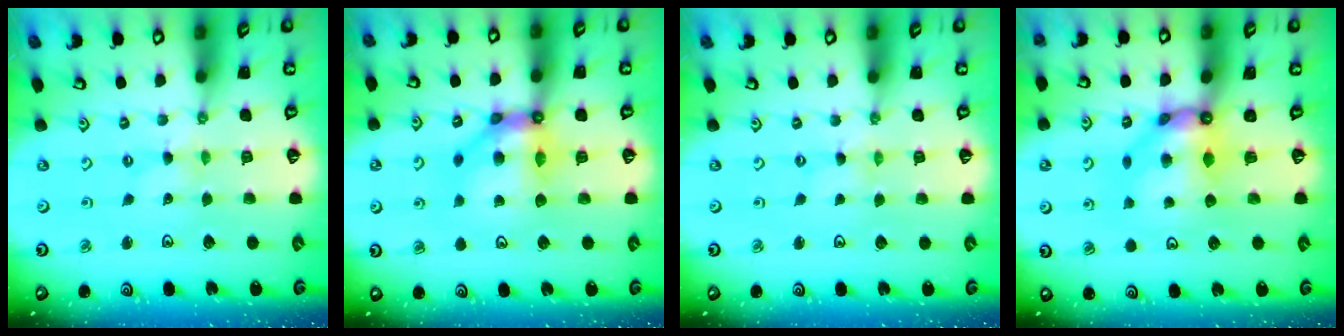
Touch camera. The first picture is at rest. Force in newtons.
{"total": 10.5, "press": 10.4, "slide": 1.6}
{"total": 0.0}
{"total": 9.7, "press": 9.6, "slide": 0.9}